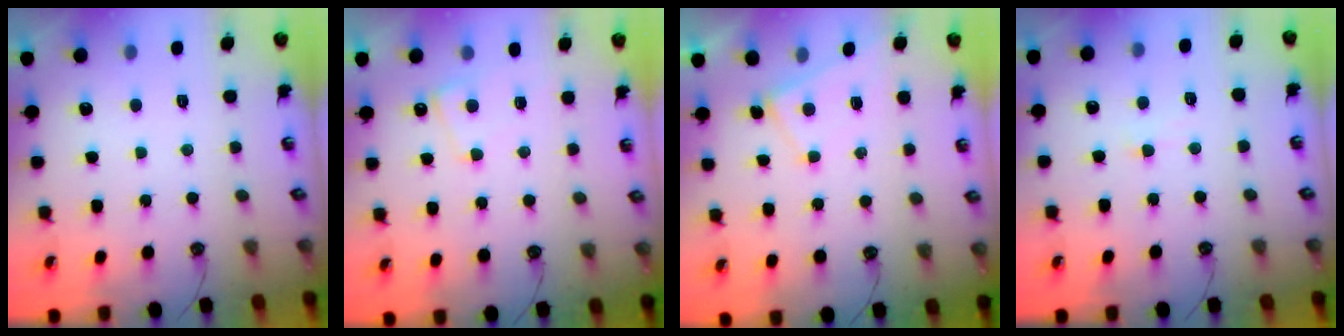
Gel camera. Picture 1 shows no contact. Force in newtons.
{"total": 2.4, "press": 2.4, "slide": 0.4}
{"total": 0.6, "press": 0.6, "slide": 0.2}
{"total": 1.2, "press": 0.9, "slide": 0.7}